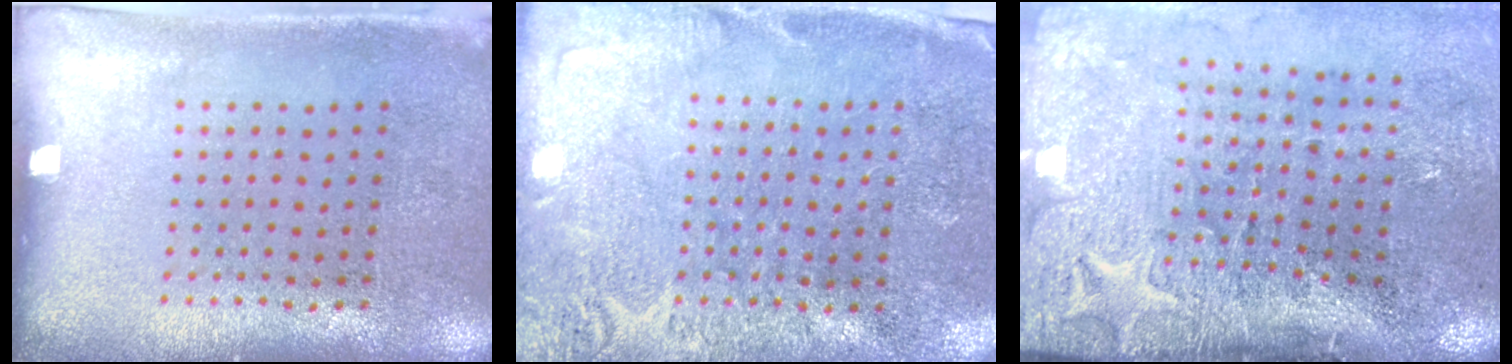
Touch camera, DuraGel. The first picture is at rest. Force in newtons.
{"total": 2.7, "press": 2.7, "slide": 0.4}
{"total": 5.0, "press": 3.9, "slide": 3.1}